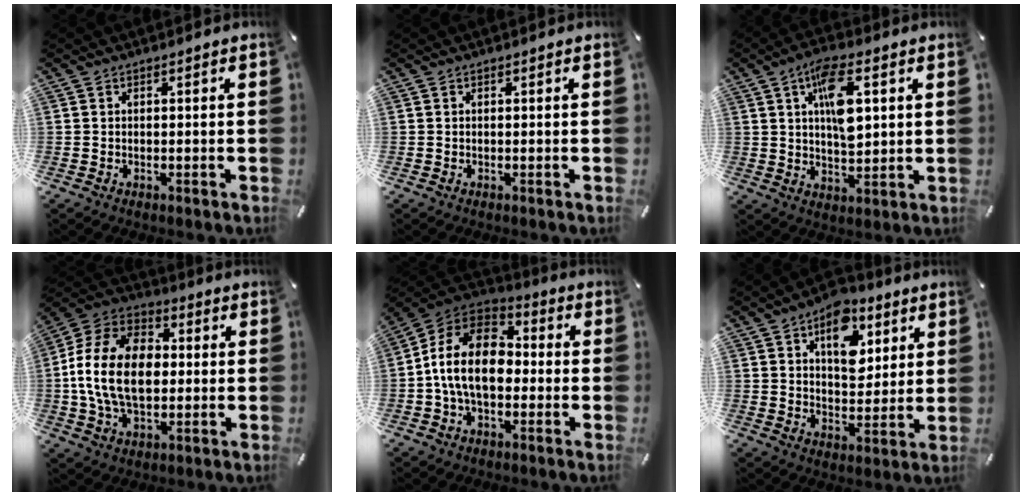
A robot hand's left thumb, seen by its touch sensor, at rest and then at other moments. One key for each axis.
{"total": 0.0}
{"total": 11.0, "fx": 3.6, "fy": 5.2, "fz": 9.0, "tx": -0.155, "ty": -0.004, "tz": 0.059}
{"total": 16.6, "fx": -1.0, "fy": 11.6, "fz": 11.8, "tx": -0.271, "ty": 0.017, "tz": -0.020}
{"total": 15.6, "fx": -2.1, "fy": 10.4, "fz": 11.4, "tx": -0.243, "ty": 0.027, "tz": -0.040}
{"total": 12.1, "fx": 5.9, "fy": 7.7, "fz": 7.2, "tx": -0.088, "ty": -0.022, "tz": 0.100}